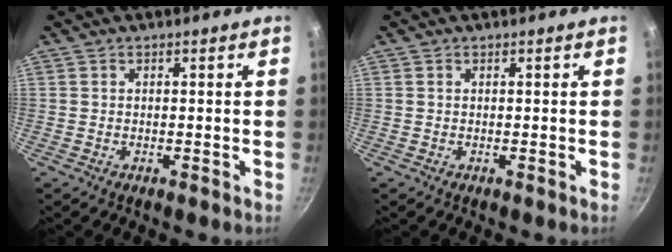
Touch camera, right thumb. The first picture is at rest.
{"total": 0.0}